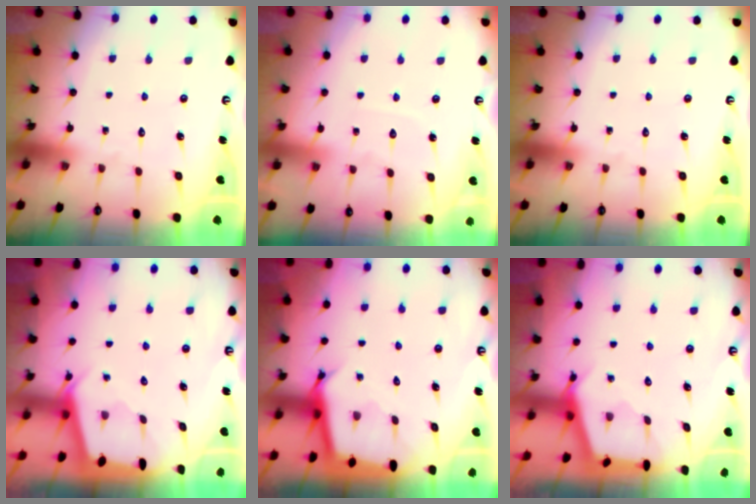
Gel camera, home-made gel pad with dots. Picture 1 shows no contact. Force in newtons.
{"total": 3.7, "press": 3.7, "slide": 0.4}
{"total": 0.0}
{"total": 2.1, "press": 2.1, "slide": 0.3}
{"total": 3.0, "press": 3.0, "slide": 0.0}
{"total": 2.9, "press": 2.9, "slide": 0.3}